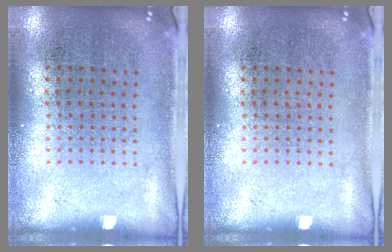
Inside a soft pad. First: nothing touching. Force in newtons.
{"total": 0.0}